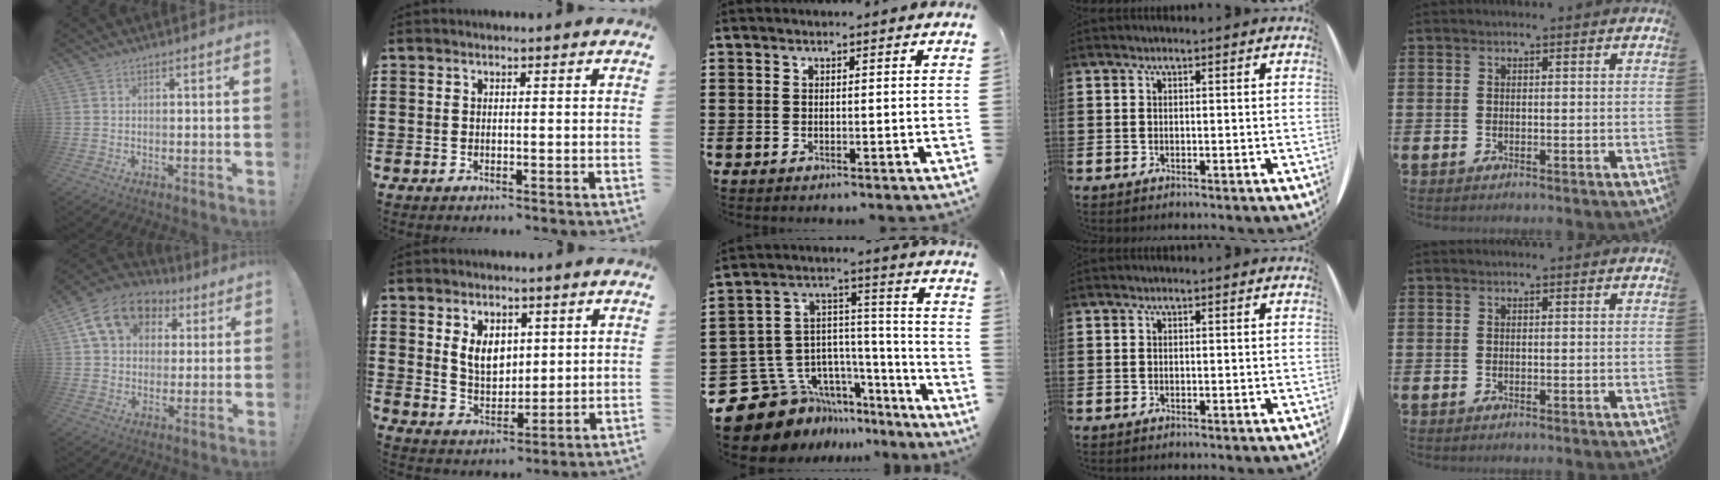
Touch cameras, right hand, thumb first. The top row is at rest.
{"thumb": {"total": 15.2, "force": [6.2, 11.6, 7.7], "torque": [-0.110, -0.015, 0.120]}, "index": {"total": 5.7, "force": [2.0, 3.9, 3.6], "torque": [-0.068, 0.005, 0.032]}, "middle": {"total": 10.4, "force": [-7.8, 6.4, 2.5], "torque": [-0.085, -0.002, -0.143]}}